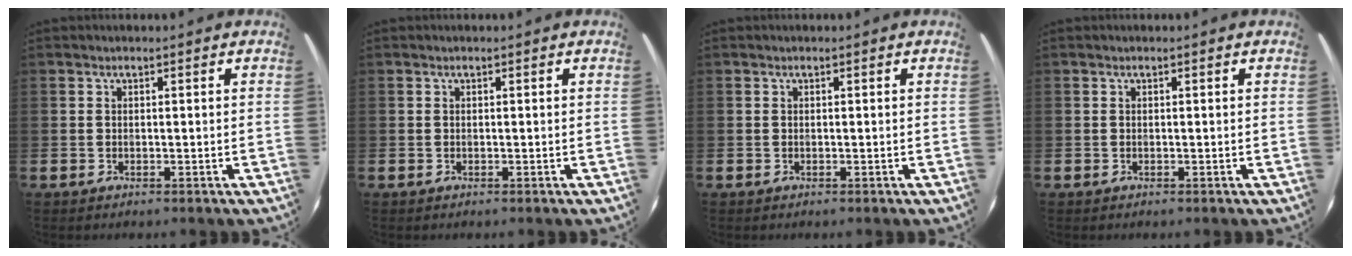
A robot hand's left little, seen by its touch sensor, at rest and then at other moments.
{"total": 0.0}
{"total": 0.0}
{"total": 0.0}